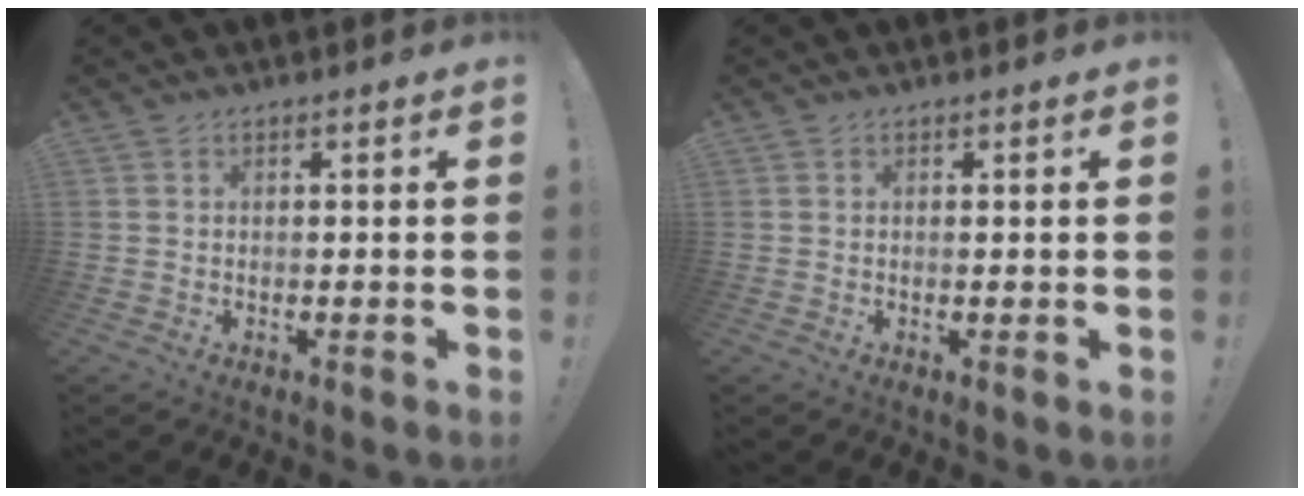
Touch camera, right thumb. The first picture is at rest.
{"total": 0.0}